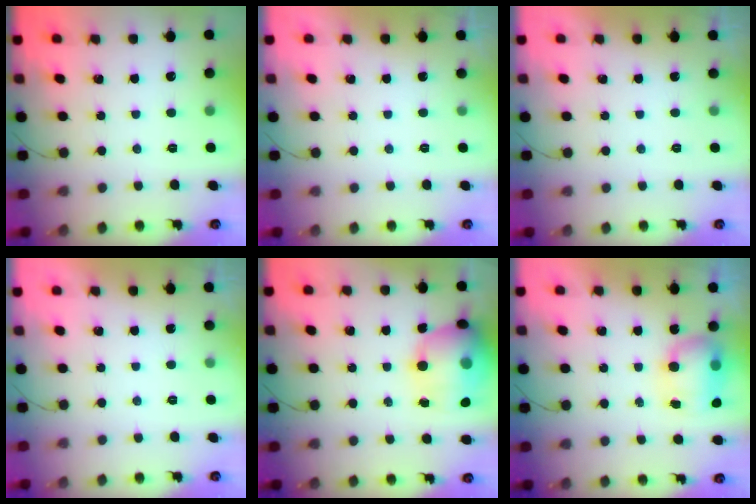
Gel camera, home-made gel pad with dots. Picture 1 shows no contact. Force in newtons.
{"total": 0.0}
{"total": 0.0}
{"total": 0.0}
{"total": 16.7, "press": 16.5, "slide": 2.5}
{"total": 11.8, "press": 9.3, "slide": 7.3}